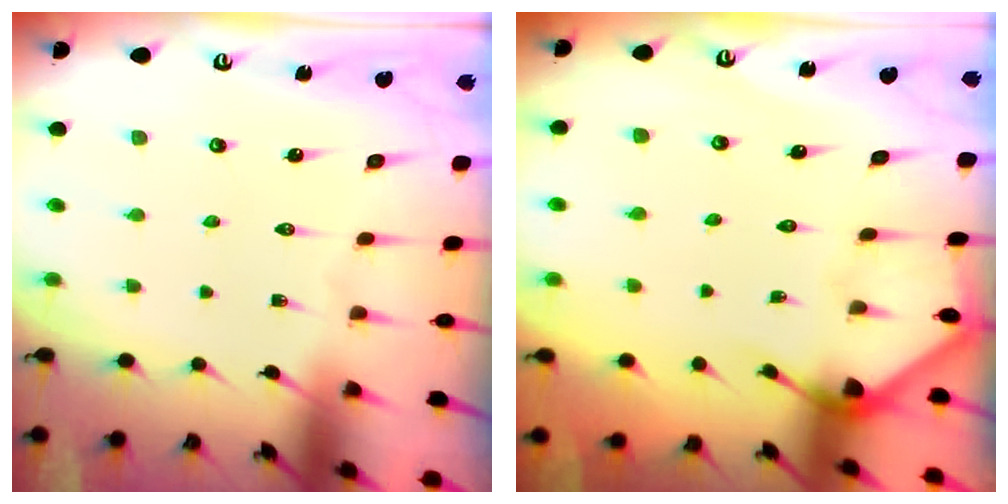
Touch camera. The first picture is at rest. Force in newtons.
{"total": 2.7, "press": 2.7, "slide": 0.1}